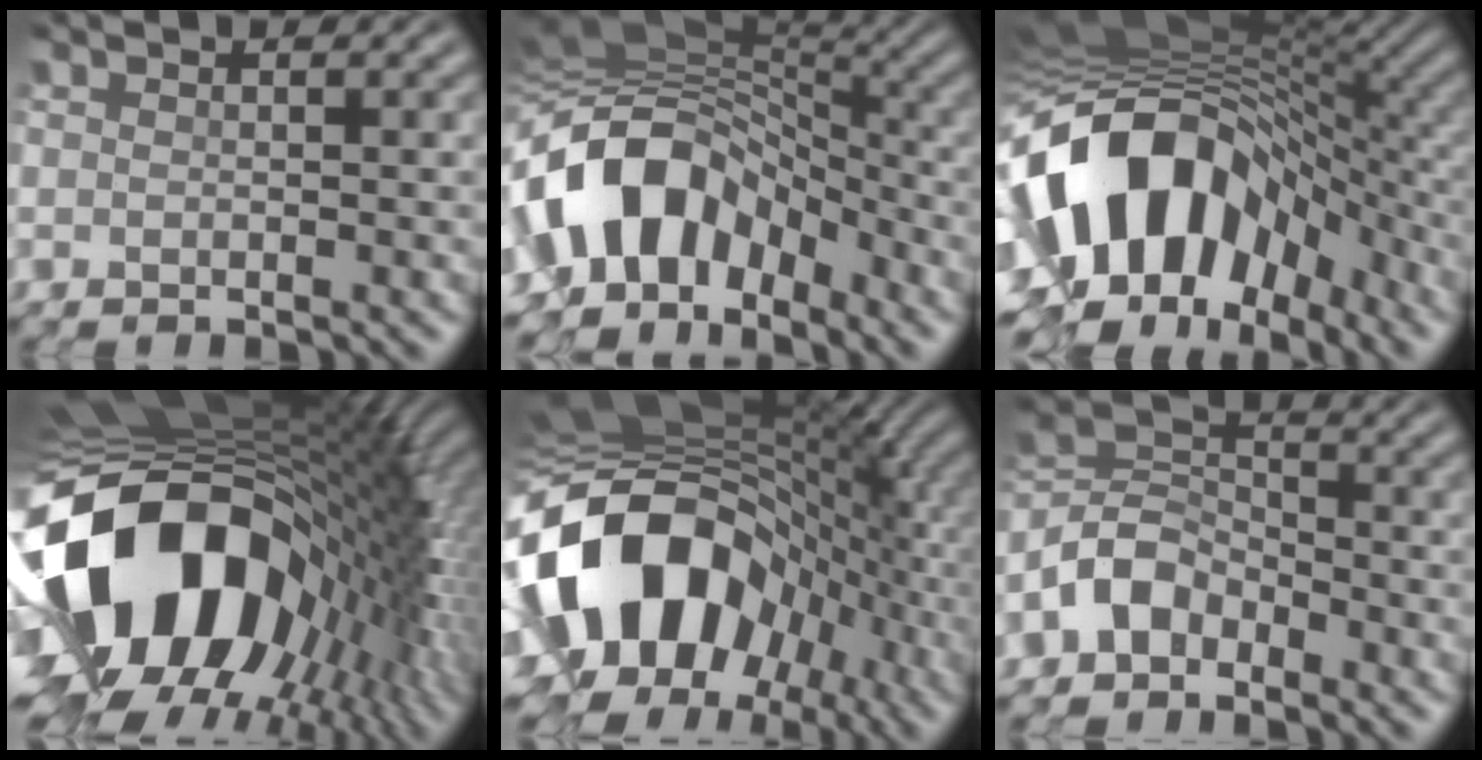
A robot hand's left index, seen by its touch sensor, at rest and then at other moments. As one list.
[{"total": 11.0, "force": [-4.7, 7.3, 6.6], "torque": [-0.116, 0.019, -0.095]}, {"total": 17.9, "force": [-3.0, 11.6, 13.3], "torque": [-0.260, -0.010, -0.039]}, {"total": 18.8, "force": [-3.8, 12.2, 13.9], "torque": [-0.284, -0.027, -0.052]}, {"total": 16.5, "force": [-3.4, 12.0, 10.8], "torque": [-0.198, -0.001, -0.062]}, {"total": 4.5, "force": [-2.8, 2.8, 2.1], "torque": [-0.041, 0.012, -0.067]}]